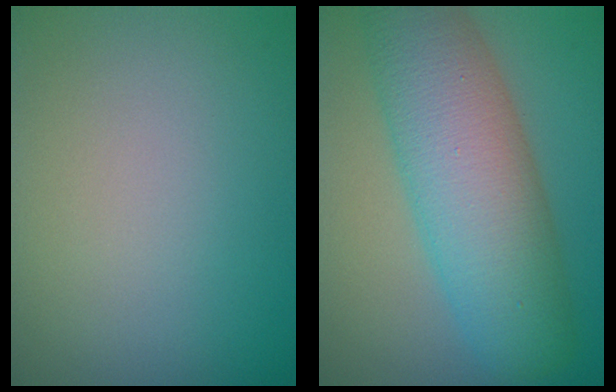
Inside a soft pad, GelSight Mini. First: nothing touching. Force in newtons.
{"total": 9.7, "press": 9.7, "slide": 0.2}